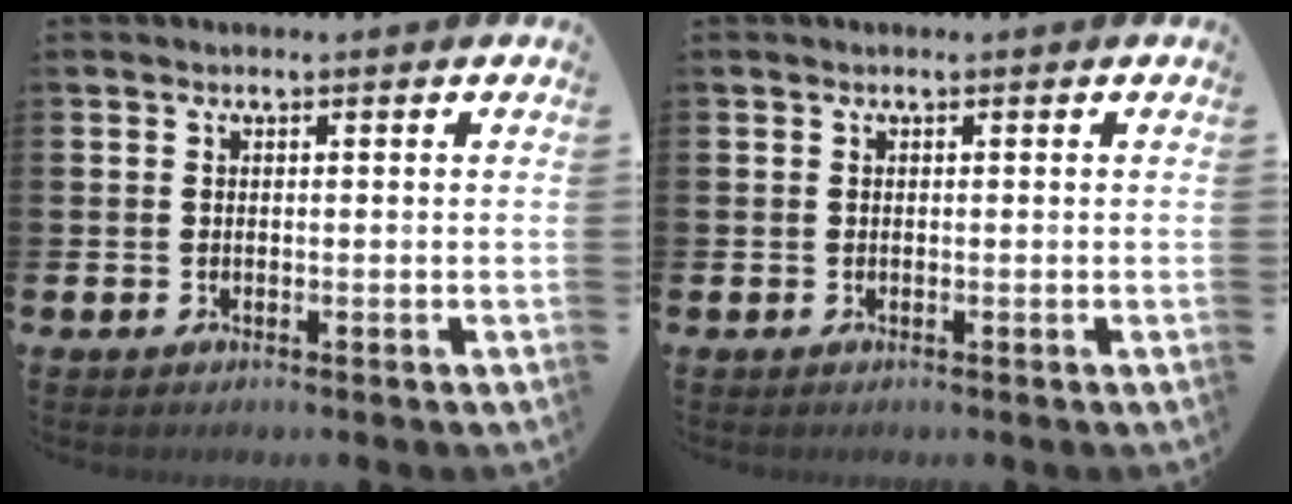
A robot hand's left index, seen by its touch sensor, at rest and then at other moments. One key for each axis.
{"total": 0.0}